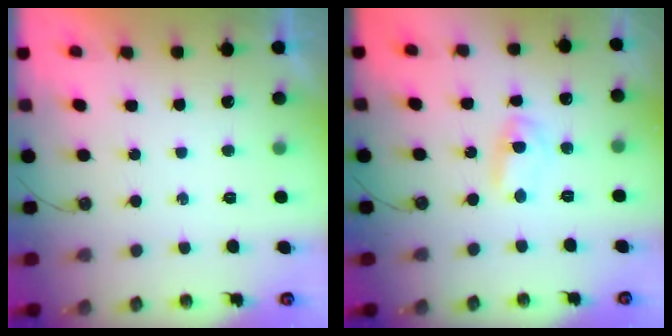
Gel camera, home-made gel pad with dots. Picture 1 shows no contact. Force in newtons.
{"total": 2.7, "press": 2.7, "slide": 0.2}